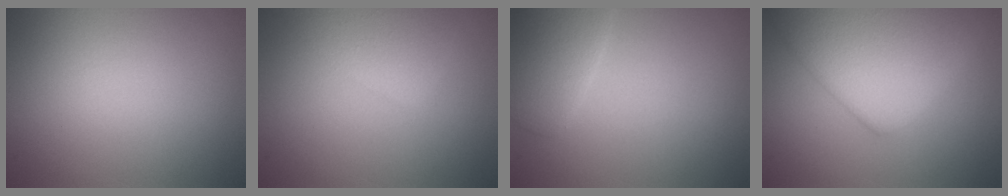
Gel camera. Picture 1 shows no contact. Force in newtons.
{"total": 2.8, "press": 2.8, "slide": 0.2}
{"total": 2.6, "press": 2.6, "slide": 0.2}
{"total": 7.4, "press": 7.4, "slide": 0.2}